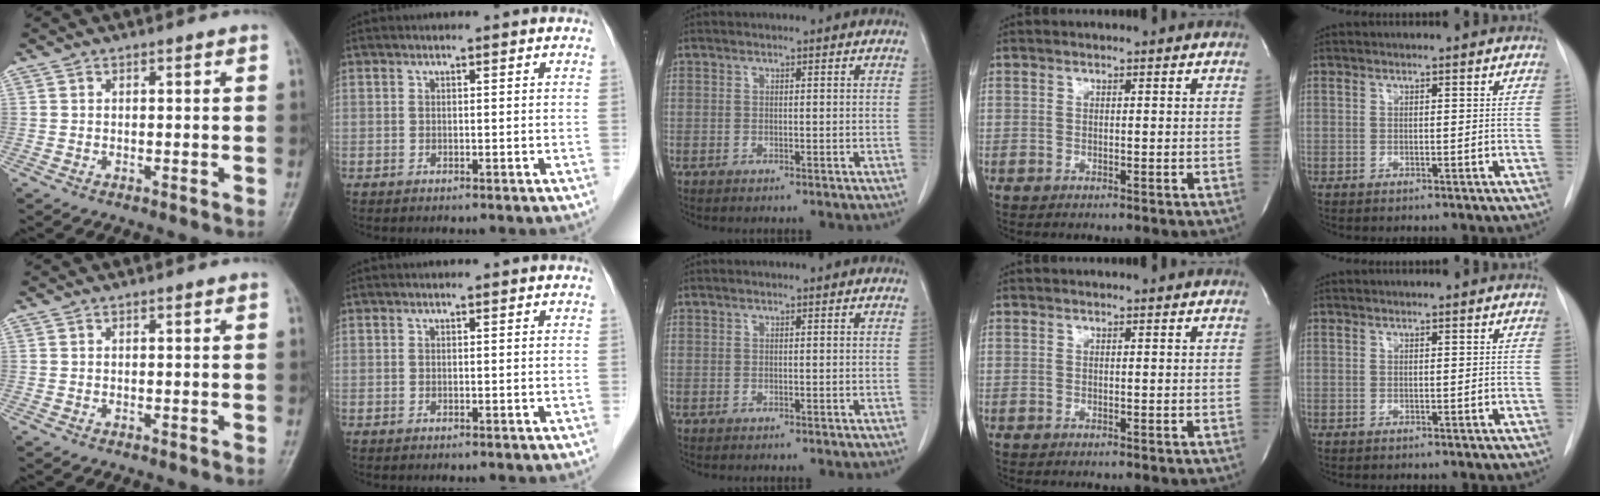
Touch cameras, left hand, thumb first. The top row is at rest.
{}